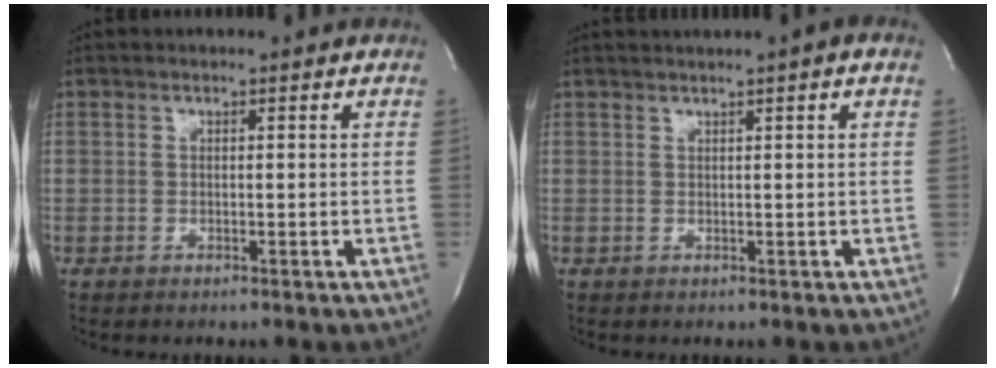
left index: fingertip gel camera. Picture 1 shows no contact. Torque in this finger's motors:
{"motor_torque": [0.30, -0.39, 0.87, 0.18]}